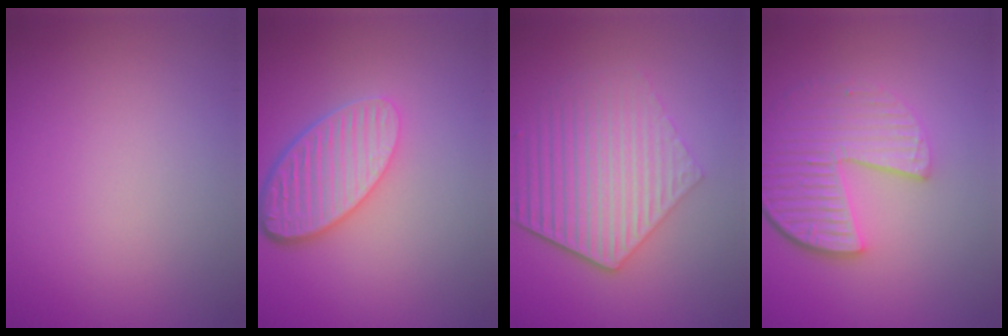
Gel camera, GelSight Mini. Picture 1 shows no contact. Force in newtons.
{"total": 5.3, "press": 3.9, "slide": 3.6}
{"total": 6.2, "press": 4.5, "slide": 4.2}
{"total": 5.9, "press": 4.3, "slide": 4.1}